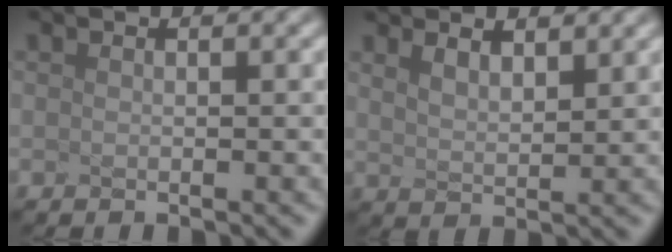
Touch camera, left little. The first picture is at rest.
{"total": 1.6, "force": [1.4, 0.0, 0.7], "torque": [-0.027, 0.002, 0.047]}